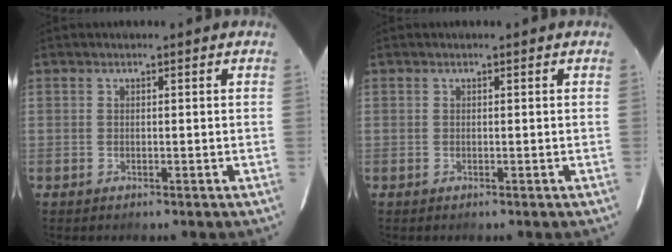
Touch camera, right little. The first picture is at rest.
{"total": 0.0}